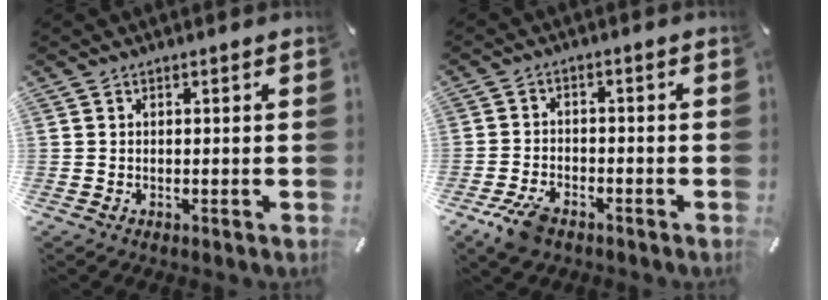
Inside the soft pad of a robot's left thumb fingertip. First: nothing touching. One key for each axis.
{"total": 6.1, "fx": -4.0, "fy": 3.2, "fz": 3.3, "tx": -0.082, "ty": 0.013, "tz": -0.077}